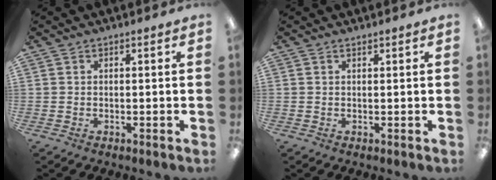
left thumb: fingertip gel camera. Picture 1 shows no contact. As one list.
[{"total": 0.6, "force": [0.6, 0.1, 0.0], "torque": [-0.001, 0.000, 0.011]}]